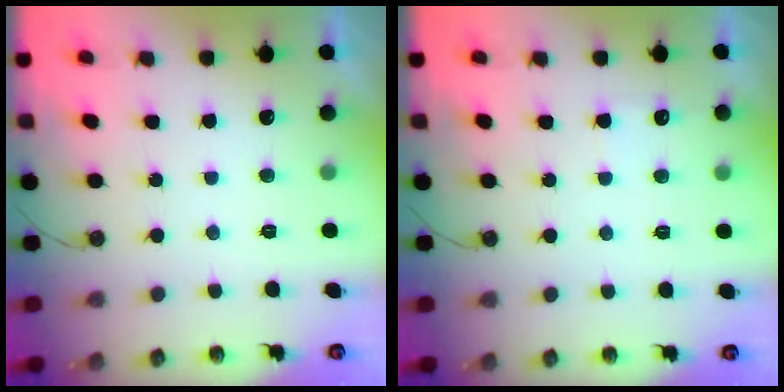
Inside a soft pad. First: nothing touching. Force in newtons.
{"total": 3.2, "press": 3.2, "slide": 0.3}